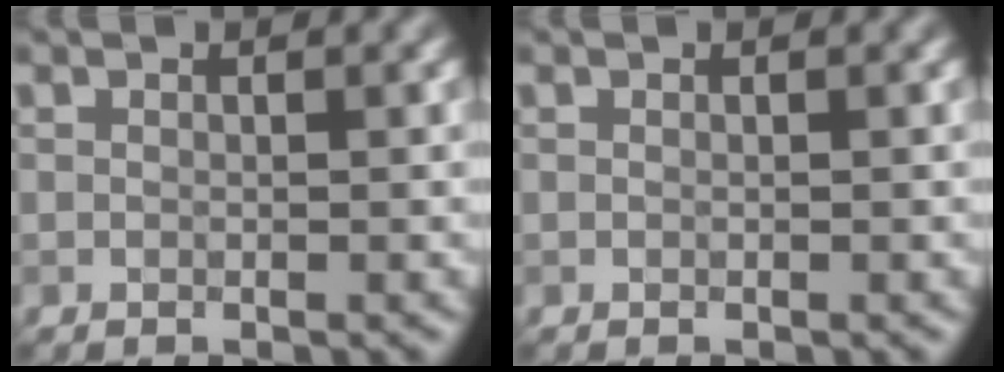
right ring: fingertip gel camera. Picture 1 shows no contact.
{"total": 0.0}